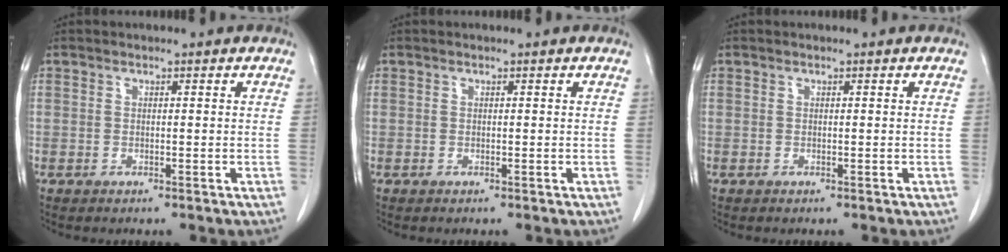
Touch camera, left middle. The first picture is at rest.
{"total": 0.0}
{"total": 0.0}